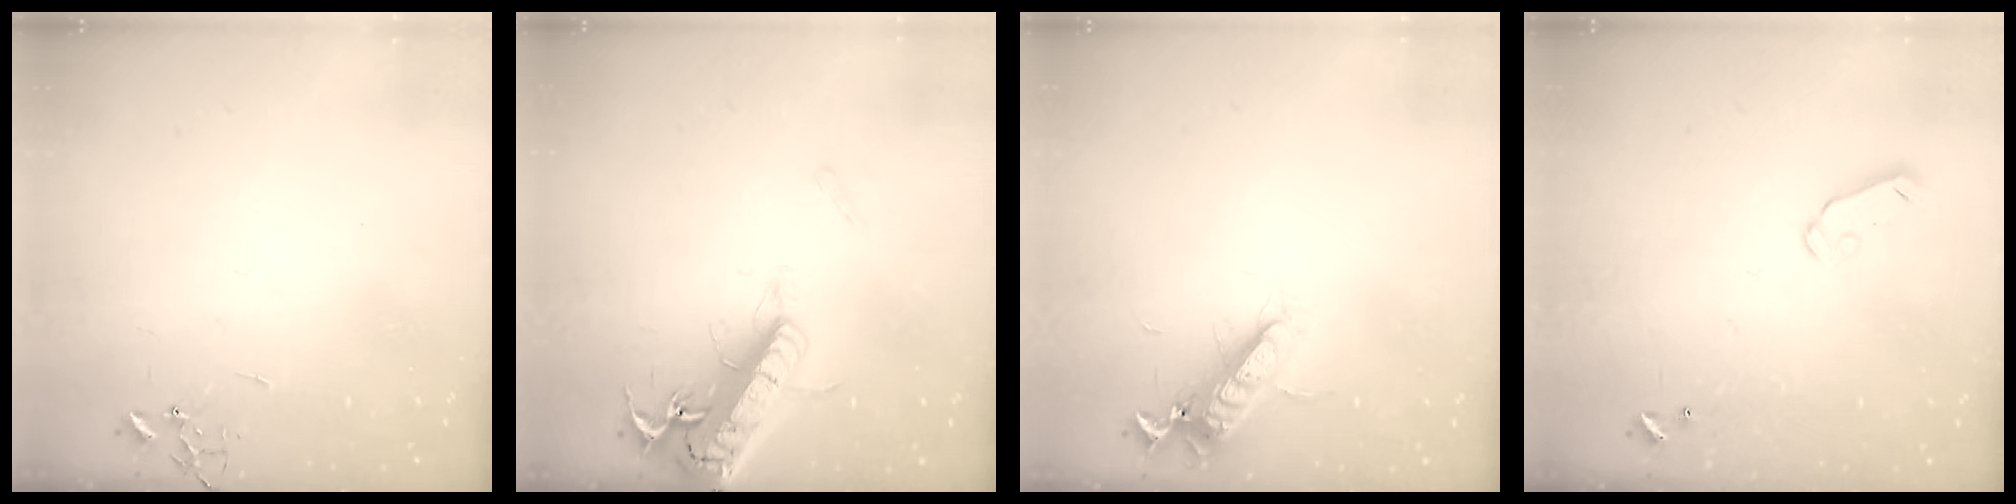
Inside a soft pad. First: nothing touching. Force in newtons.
{"total": 20.1, "press": 19.7, "slide": 3.9}
{"total": 13.5, "press": 13.3, "slide": 1.9}
{"total": 5.8, "press": 5.8, "slide": 0.5}